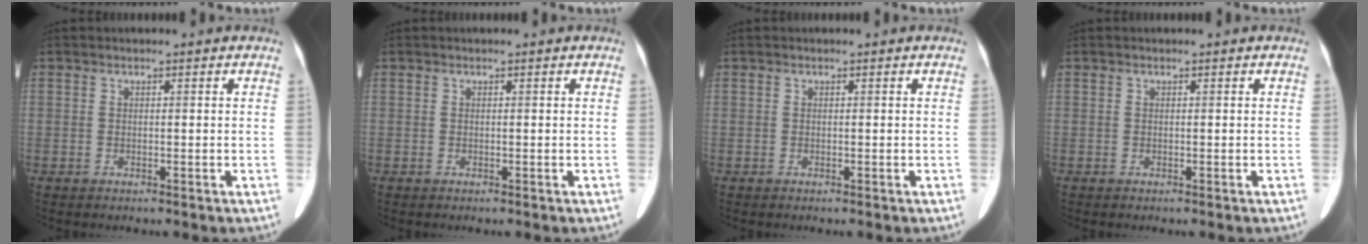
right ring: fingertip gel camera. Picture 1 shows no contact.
{"total": 0.0}
{"total": 0.0}
{"total": 0.0}